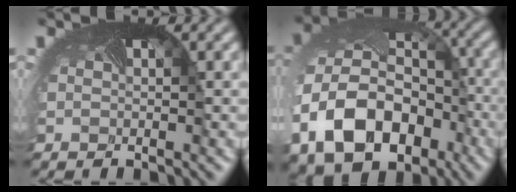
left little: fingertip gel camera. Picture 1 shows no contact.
{"total": 14.2, "force": [-5.1, 10.8, 7.7], "torque": [-0.195, -0.039, -0.069]}